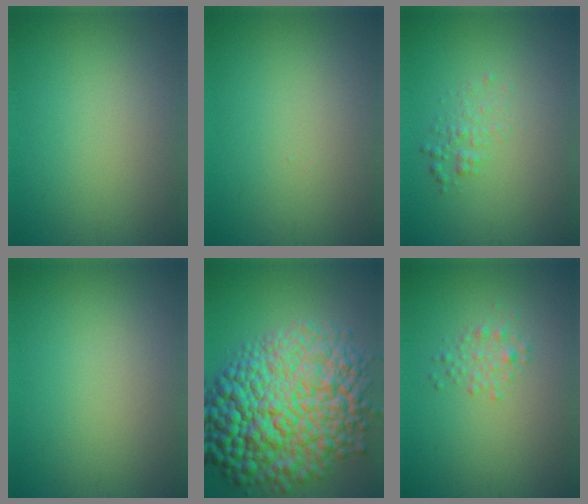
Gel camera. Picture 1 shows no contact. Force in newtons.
{"total": 0.0}
{"total": 1.3, "press": 1.3, "slide": 0.0}
{"total": 0.0}
{"total": 15.6, "press": 15.6, "slide": 0.2}
{"total": 2.2, "press": 2.2, "slide": 0.0}